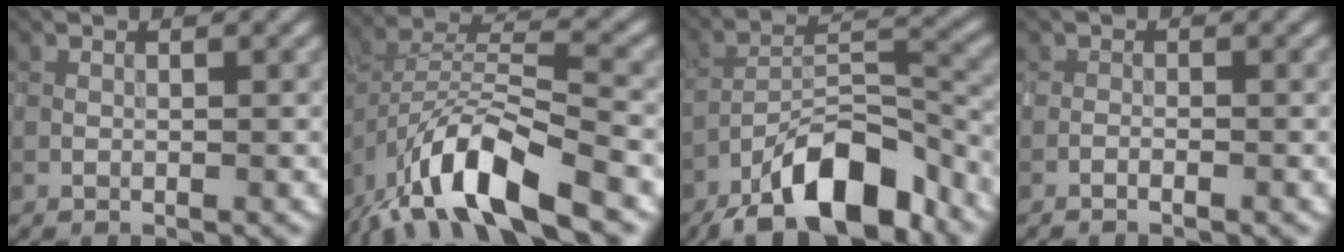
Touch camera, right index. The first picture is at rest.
{"total": 10.9, "force": [-7.0, 3.6, 7.5], "torque": [-0.136, 0.000, -0.141]}
{"total": 11.2, "force": [-7.7, 3.9, 7.2], "torque": [-0.113, 0.010, -0.145]}
{"total": 0.6, "force": [-0.5, 0.2, 0.3], "torque": [-0.003, 0.000, -0.010]}